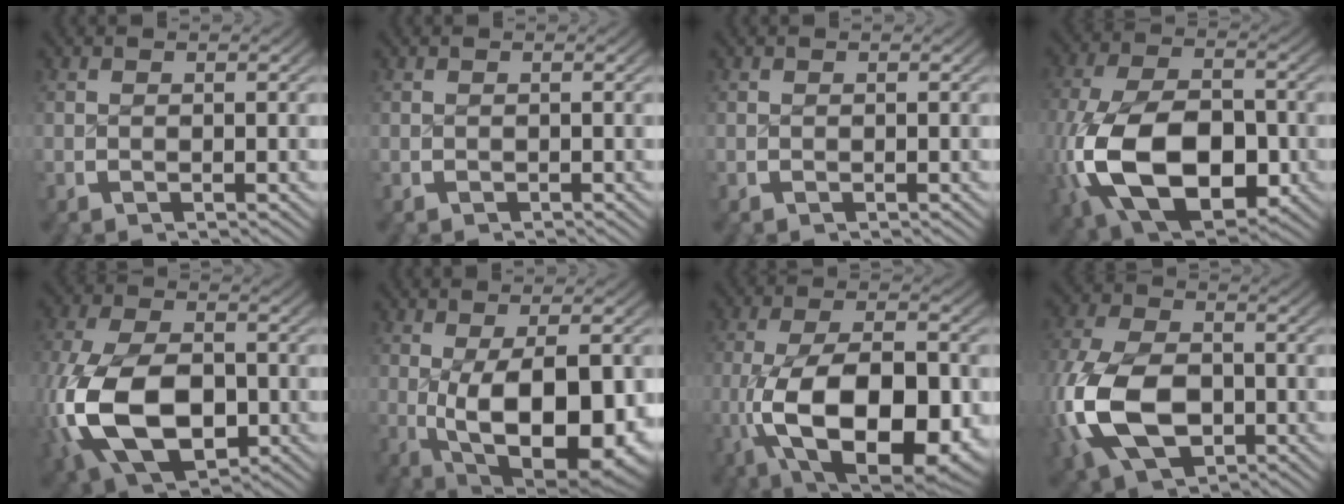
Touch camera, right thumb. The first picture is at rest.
{"total": 0.0}
{"total": 0.0}
{"total": 16.6, "force": [-3.0, 11.1, 12.0], "torque": [-0.297, -0.086, -0.002]}
{"total": 14.9, "force": [-2.6, 10.2, 10.6], "torque": [-0.289, -0.082, 0.005]}
{"total": 14.9, "force": [-3.0, 8.4, 11.9], "torque": [-0.223, -0.061, -0.008]}
{"total": 16.6, "force": [-3.7, 9.9, 12.9], "torque": [-0.285, -0.084, -0.017]}
{"total": 11.6, "force": [-1.6, 8.1, 8.2], "torque": [-0.226, -0.051, 0.003]}